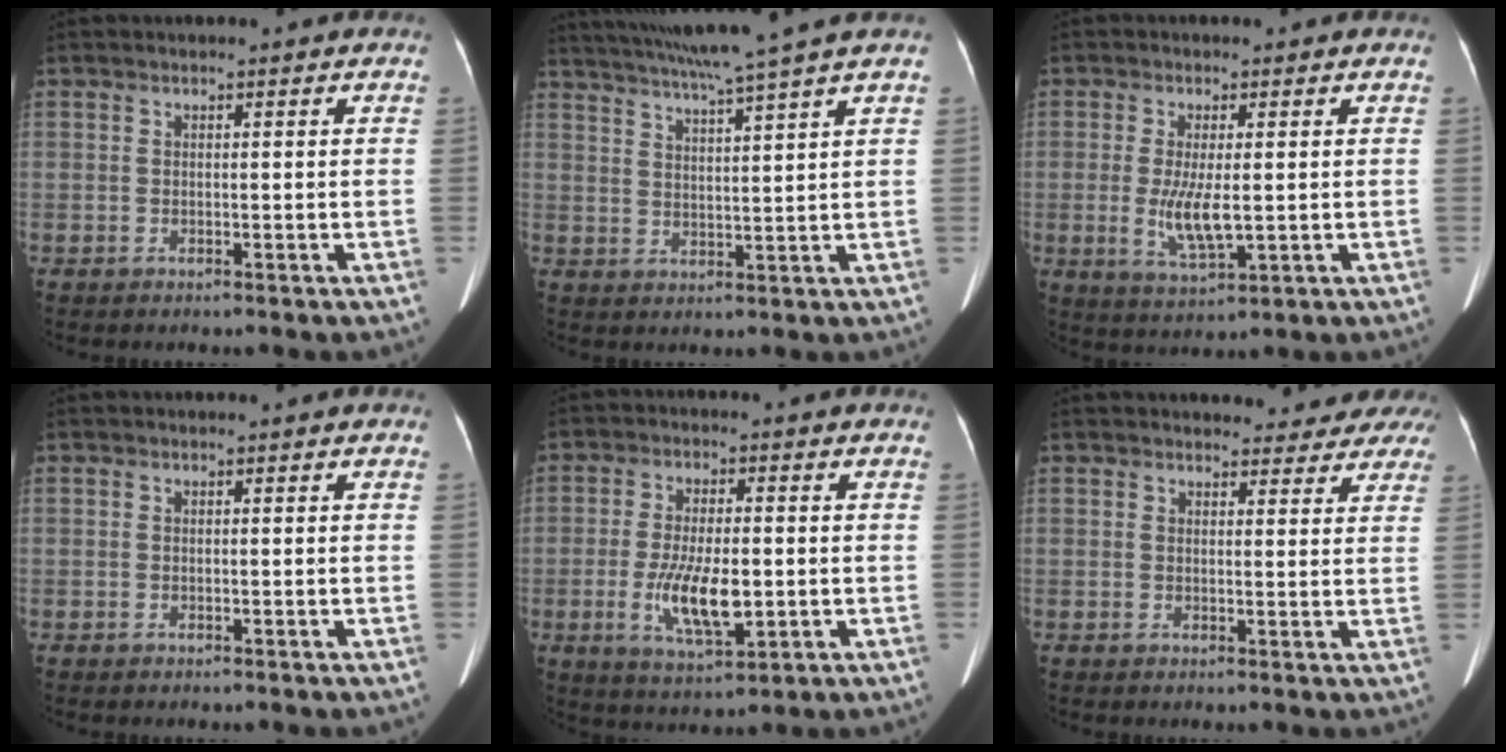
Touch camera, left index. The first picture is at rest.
{"total": 11.4, "force": [9.4, -2.4, 5.9], "torque": [-0.104, -0.002, 0.143]}
{"total": 5.9, "force": [-0.3, 1.5, 5.7], "torque": [-0.121, -0.016, -0.002]}
{"total": 0.0}
{"total": 9.0, "force": [-1.7, 2.9, 8.4], "torque": [-0.166, -0.012, -0.024]}
{"total": 10.6, "force": [10.0, 3.0, 1.9], "torque": [0.007, -0.001, 0.091]}